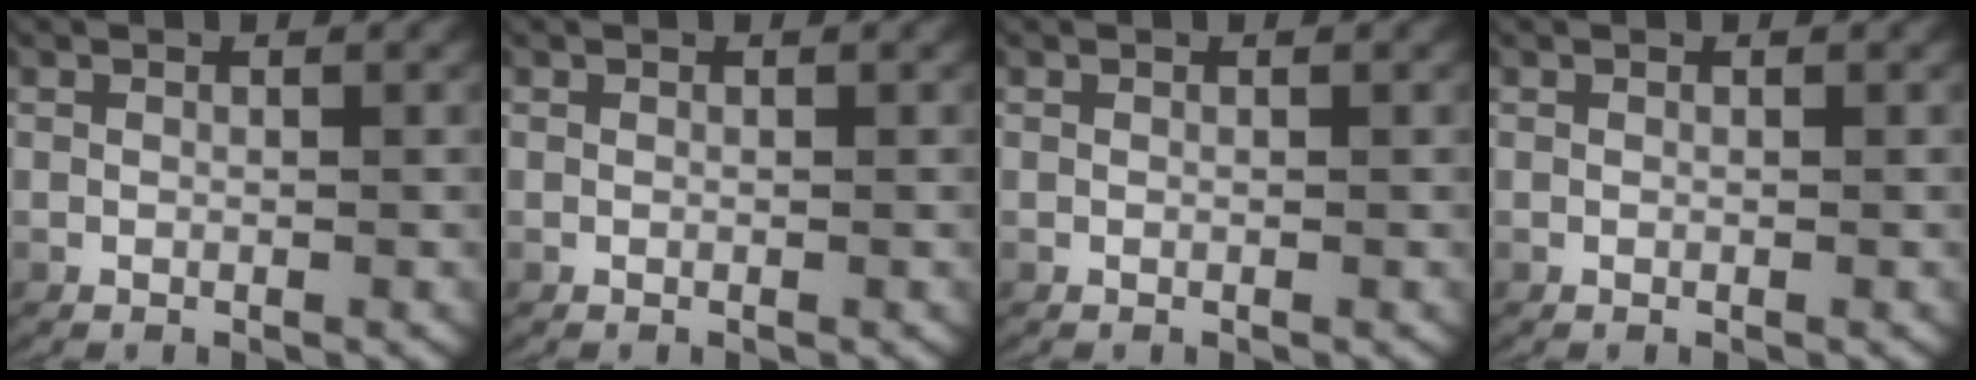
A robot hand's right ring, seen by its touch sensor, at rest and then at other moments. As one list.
[{"total": 0.0}, {"total": 0.0}, {"total": 0.0}]